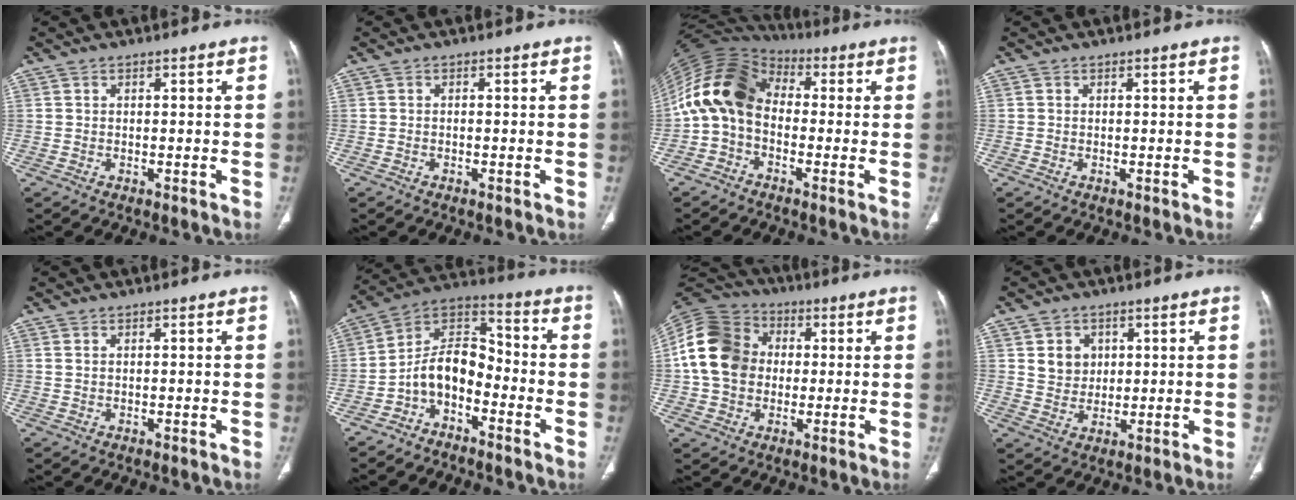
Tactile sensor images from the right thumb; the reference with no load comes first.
{"total": 0.0}
{"total": 13.5, "force": [-0.5, 9.7, 9.4], "torque": [-0.175, 0.045, -0.027]}
{"total": 0.0}
{"total": 0.6, "force": [0.3, 0.3, 0.4], "torque": [-0.012, 0.006, 0.008]}
{"total": 10.2, "force": [-4.5, 6.4, 6.5], "torque": [-0.099, 0.080, -0.095]}
{"total": 15.7, "force": [0.8, 12.8, 9.0], "torque": [-0.162, 0.029, 0.009]}
{"total": 5.3, "force": [1.7, 4.5, 2.1], "torque": [-0.012, -0.009, 0.035]}